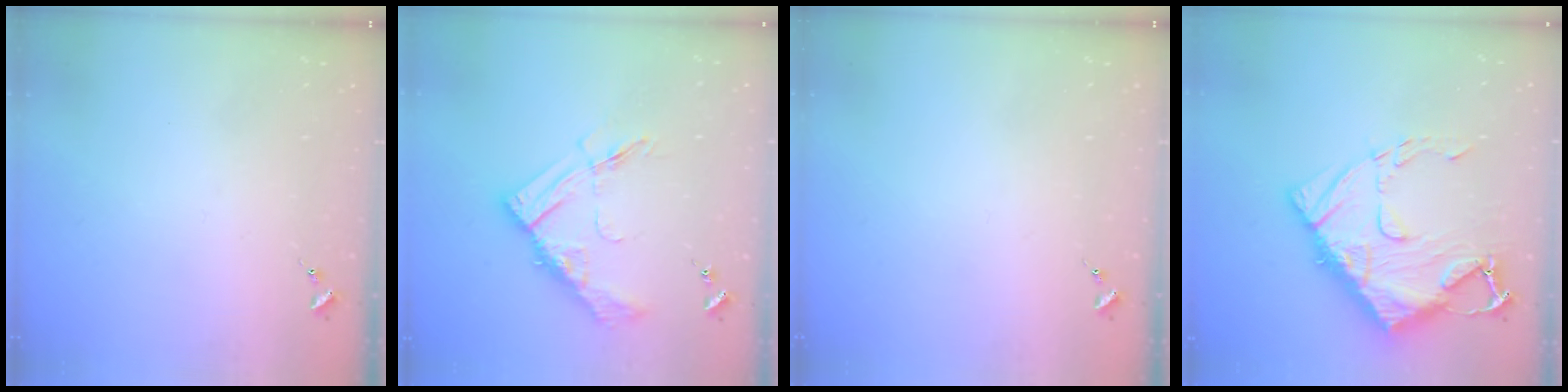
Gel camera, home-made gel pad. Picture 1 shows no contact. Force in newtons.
{"total": 14.1, "press": 14.0, "slide": 1.1}
{"total": 0.0}
{"total": 18.3, "press": 18.2, "slide": 2.1}